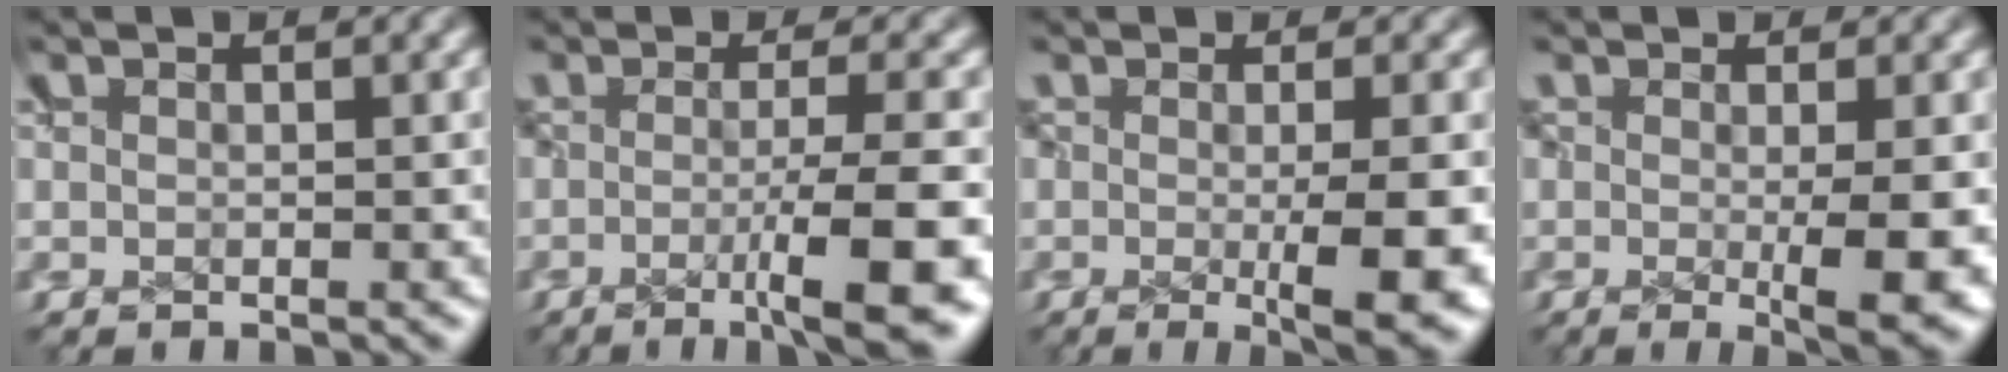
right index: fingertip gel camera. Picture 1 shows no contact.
{"total": 6.2, "force": [-4.0, 0.7, 4.7], "torque": [-0.031, 0.000, -0.060]}
{"total": 5.8, "force": [-2.7, 1.5, 4.8], "torque": [-0.046, -0.014, -0.032]}
{"total": 5.0, "force": [-2.0, 1.1, 4.4], "torque": [-0.044, -0.016, -0.020]}